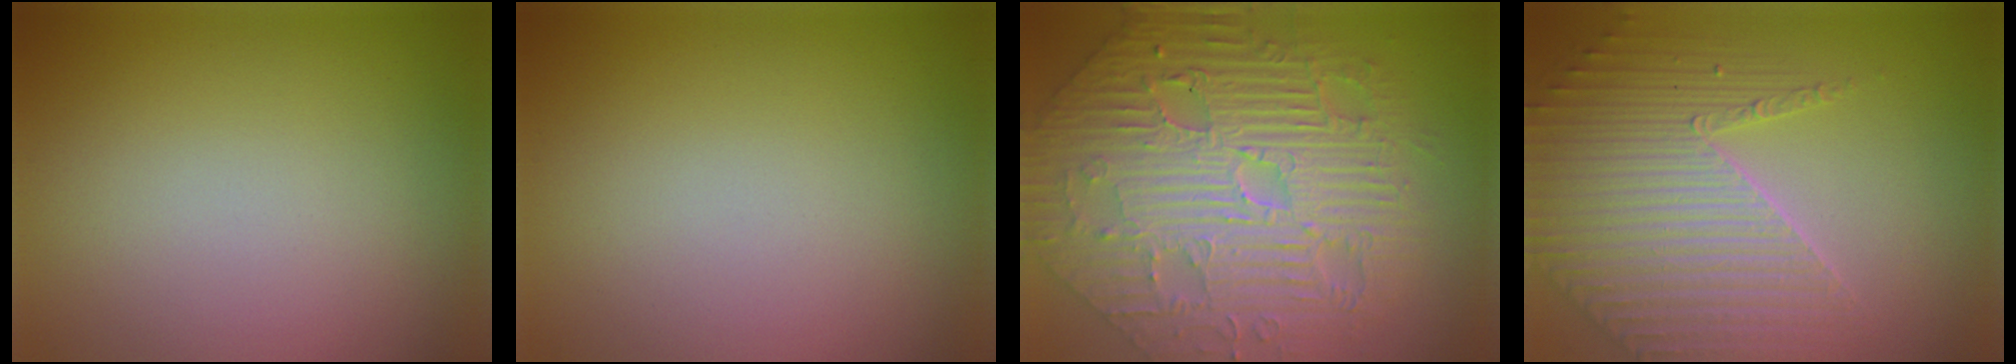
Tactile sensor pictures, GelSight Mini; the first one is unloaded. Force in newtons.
{"total": 0.0}
{"total": 11.5, "press": 7.9, "slide": 8.4}
{"total": 4.5, "press": 4.3, "slide": 1.3}